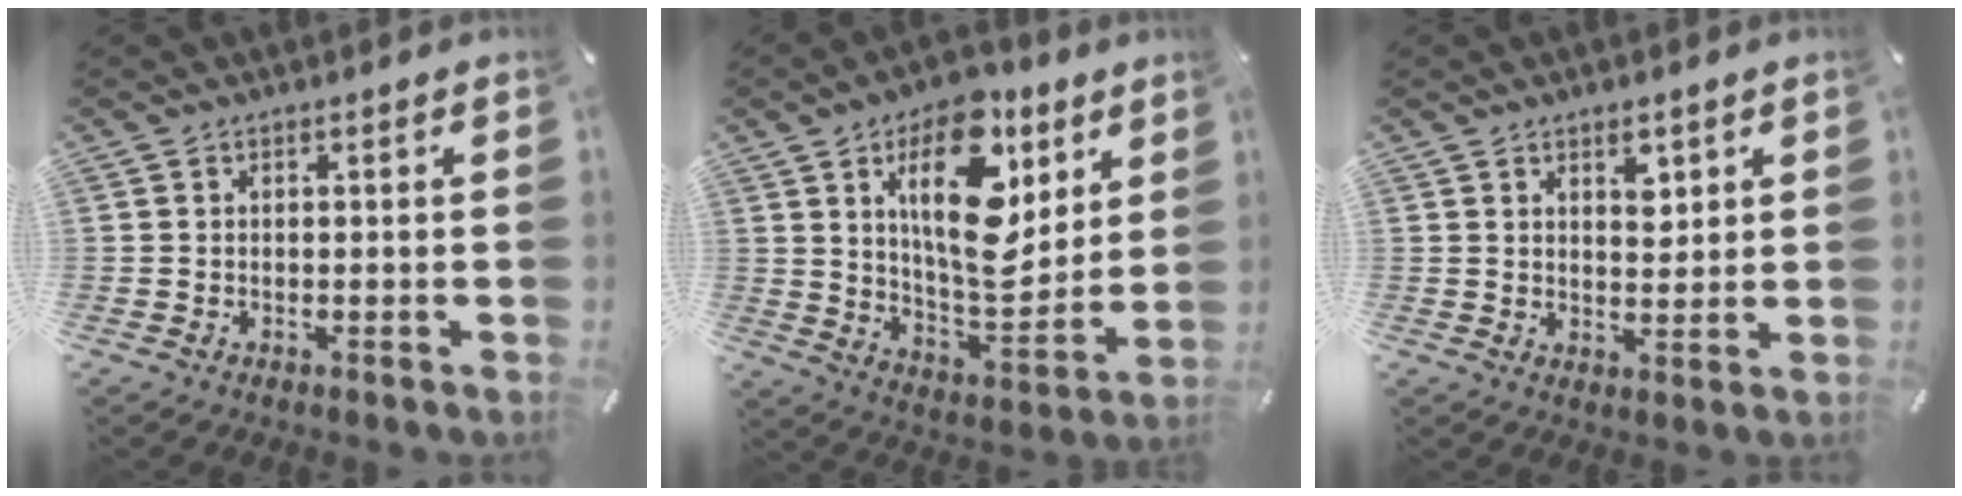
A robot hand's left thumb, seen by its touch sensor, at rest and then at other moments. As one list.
[{"total": 21.4, "force": [8.5, 10.9, 16.4], "torque": [-0.269, -0.042, 0.133]}, {"total": 4.4, "force": [2.7, 2.5, 2.5], "torque": [-0.015, -0.017, 0.039]}]